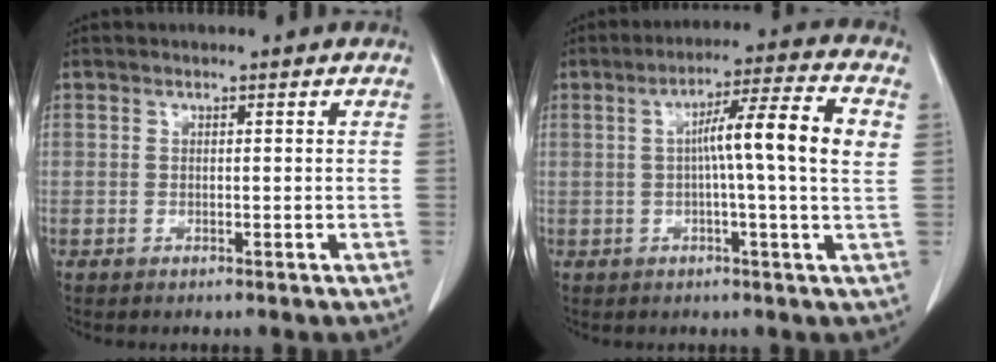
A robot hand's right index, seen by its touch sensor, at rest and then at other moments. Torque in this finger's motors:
{"motor_torque": [1.43, -0.03, 0.77, 0.16]}